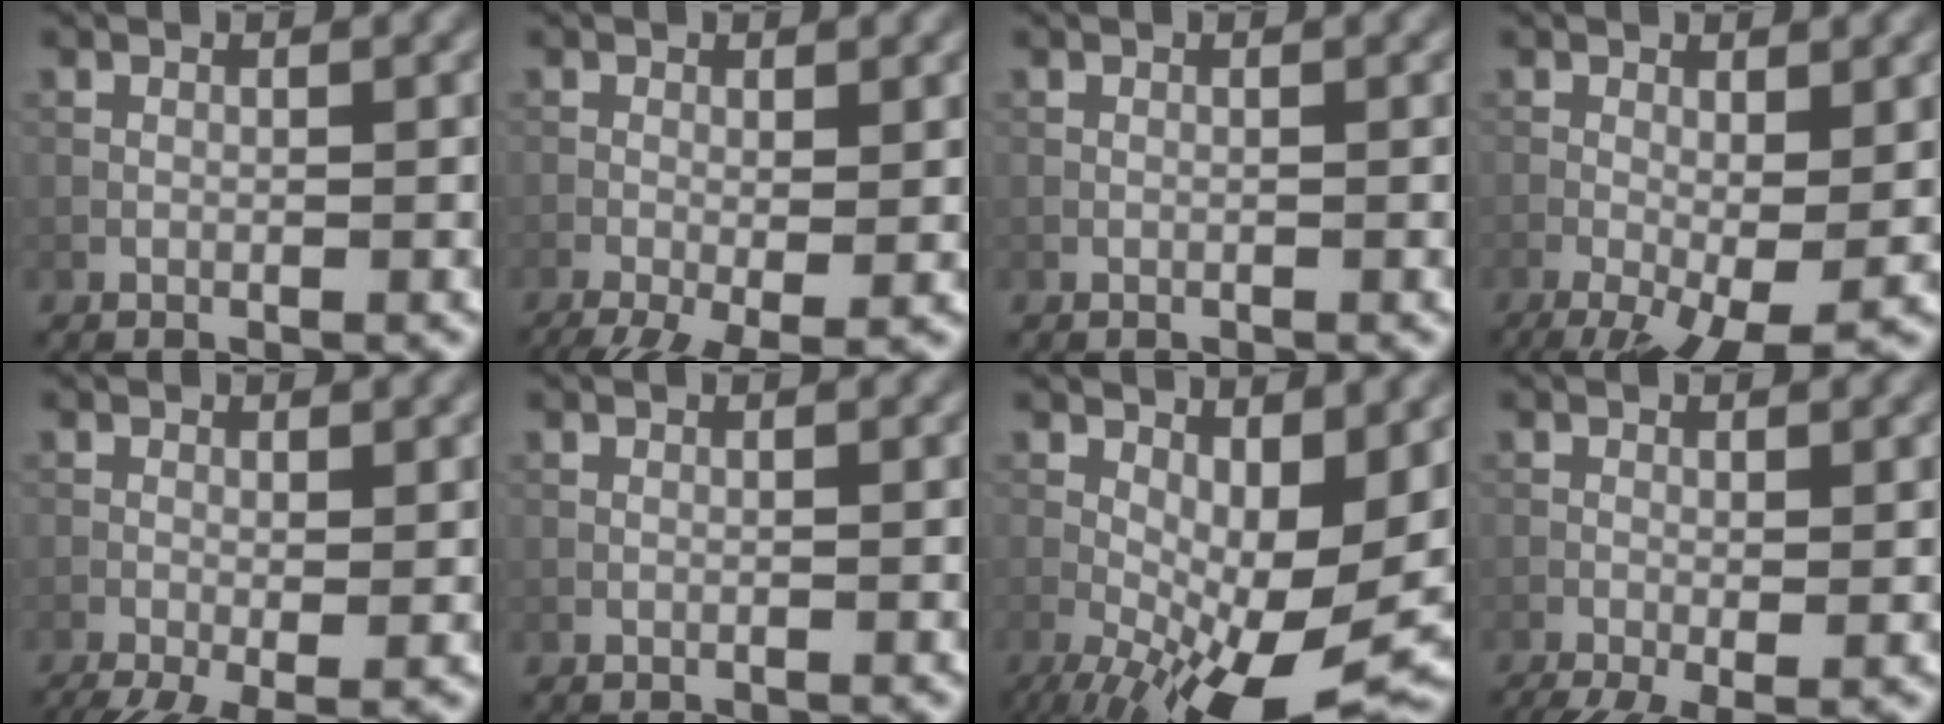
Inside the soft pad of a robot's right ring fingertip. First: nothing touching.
{"total": 5.2, "force": [-2.7, 1.7, 4.1], "torque": [-0.077, -0.014, -0.042]}
{"total": 0.0}
{"total": 7.0, "force": [-2.6, 2.4, 6.1], "torque": [-0.113, -0.010, -0.034]}
{"total": 4.8, "force": [-2.8, 1.4, 3.6], "torque": [-0.066, -0.014, -0.046]}
{"total": 0.0}
{"total": 12.4, "force": [-2.3, 5.0, 11.1], "torque": [-0.175, 0.001, -0.031]}
{"total": 4.3, "force": [-2.6, 1.1, 3.2], "torque": [-0.057, -0.012, -0.044]}